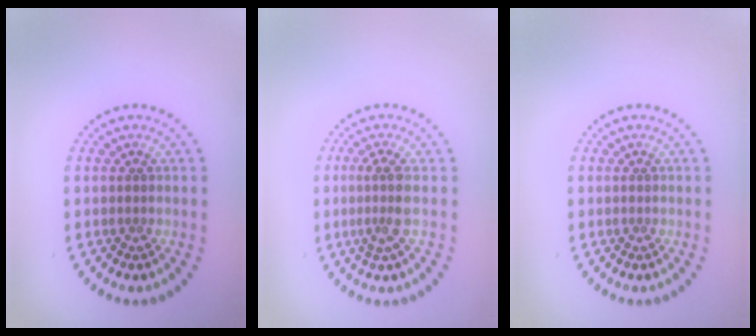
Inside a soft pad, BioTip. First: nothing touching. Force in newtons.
{"total": 2.4, "press": 1.9, "slide": 1.5}
{"total": 0.0}